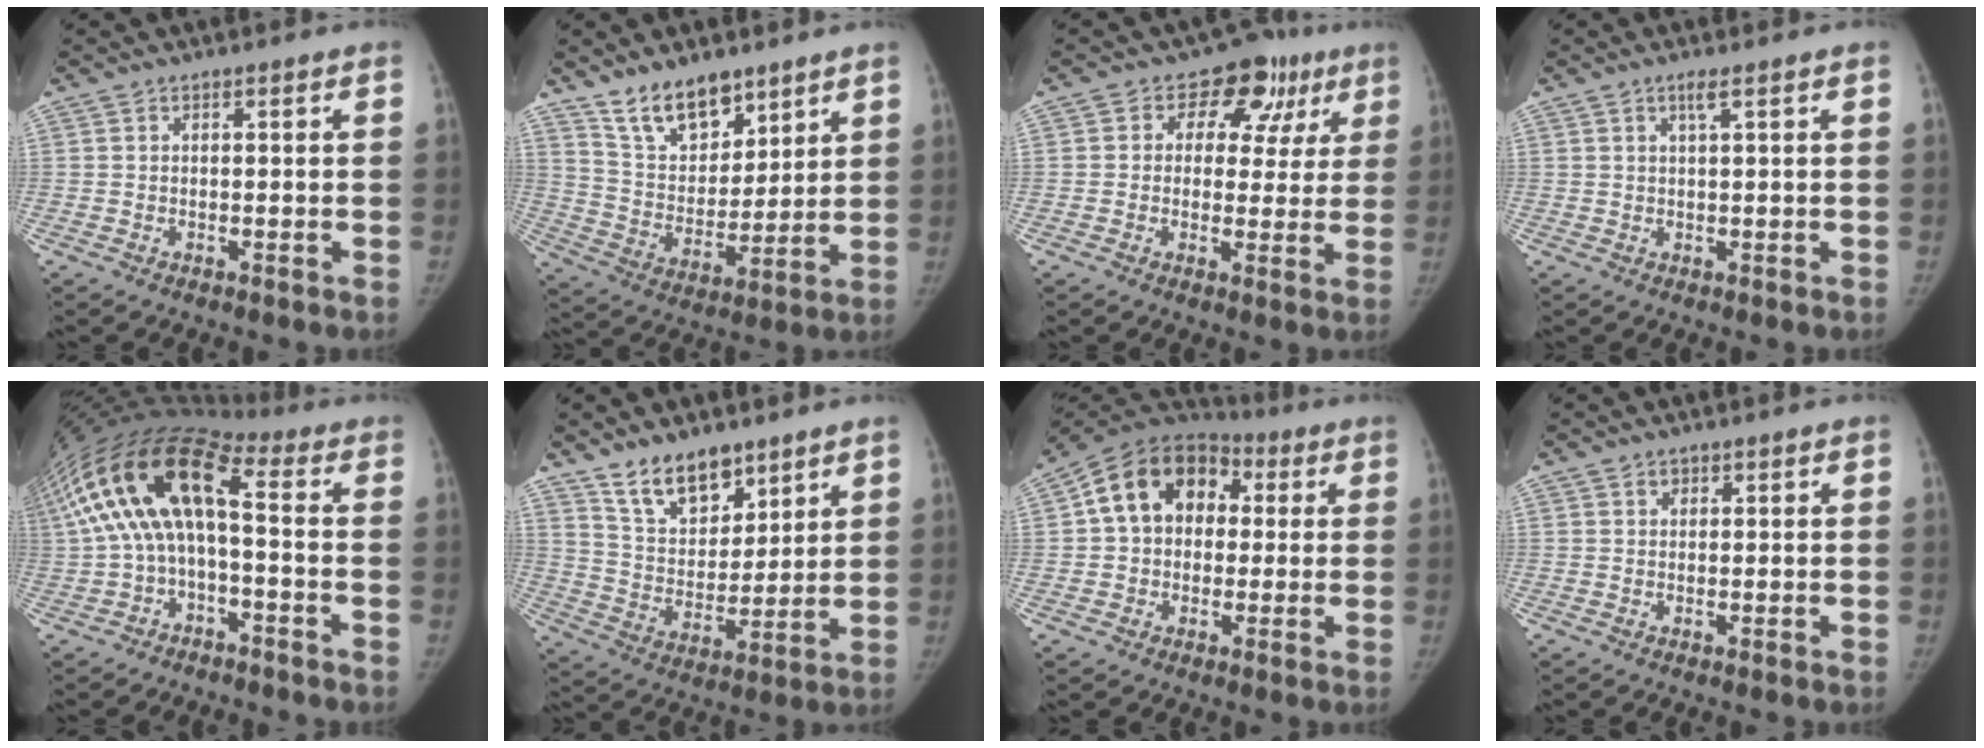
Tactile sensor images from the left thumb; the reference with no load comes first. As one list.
[{"total": 12.6, "force": [9.4, 6.3, 5.5], "torque": [-0.055, -0.069, 0.178]}, {"total": 11.1, "force": [4.6, 8.5, 5.5], "torque": [-0.005, 0.006, 0.053]}, {"total": 1.7, "force": [0.9, 0.1, 1.4], "torque": [-0.031, -0.001, 0.019]}, {"total": 18.2, "force": [0.2, 8.4, 16.2], "torque": [-0.332, 0.062, -0.007]}, {"total": 12.1, "force": [8.8, 6.4, 5.3], "torque": [-0.049, -0.068, 0.164]}, {"total": 15.7, "force": [2.6, 11.9, 9.9], "torque": [-0.140, 0.035, 0.031]}, {"total": 1.2, "force": [0.7, 1.0, 0.3], "torque": [0.004, -0.002, 0.010]}]